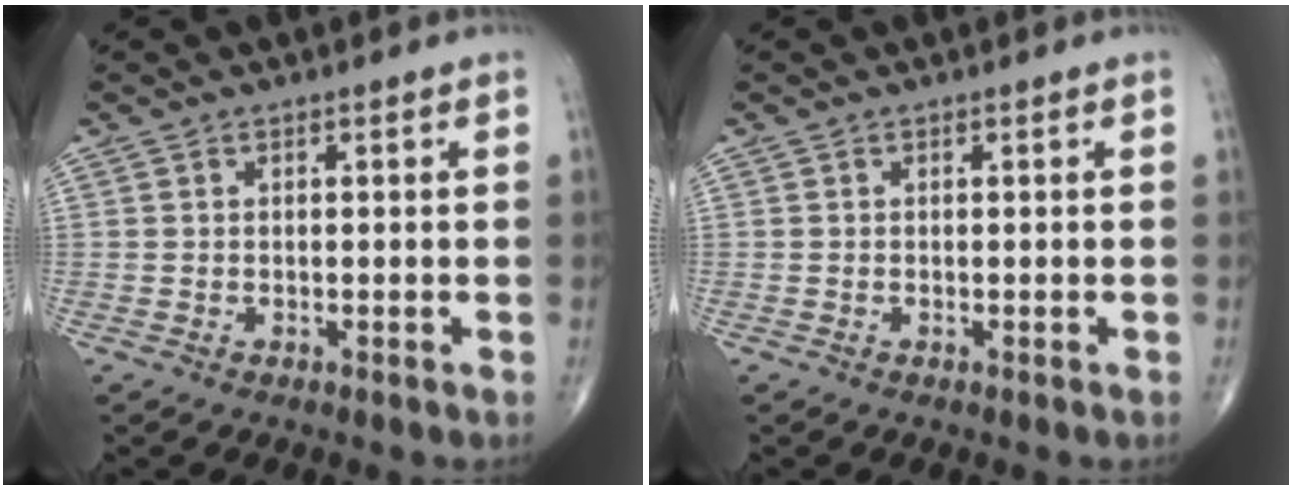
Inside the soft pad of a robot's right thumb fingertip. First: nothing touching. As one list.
[{"total": 0.0}]